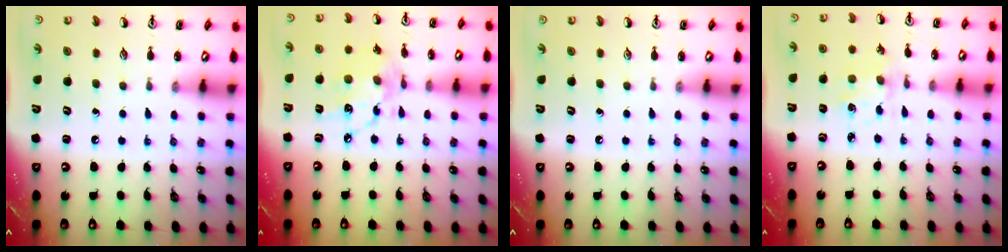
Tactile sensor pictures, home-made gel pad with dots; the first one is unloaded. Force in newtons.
{"total": 12.5, "press": 12.5, "slide": 0.8}
{"total": 0.0}
{"total": 1.4, "press": 1.4, "slide": 0.3}